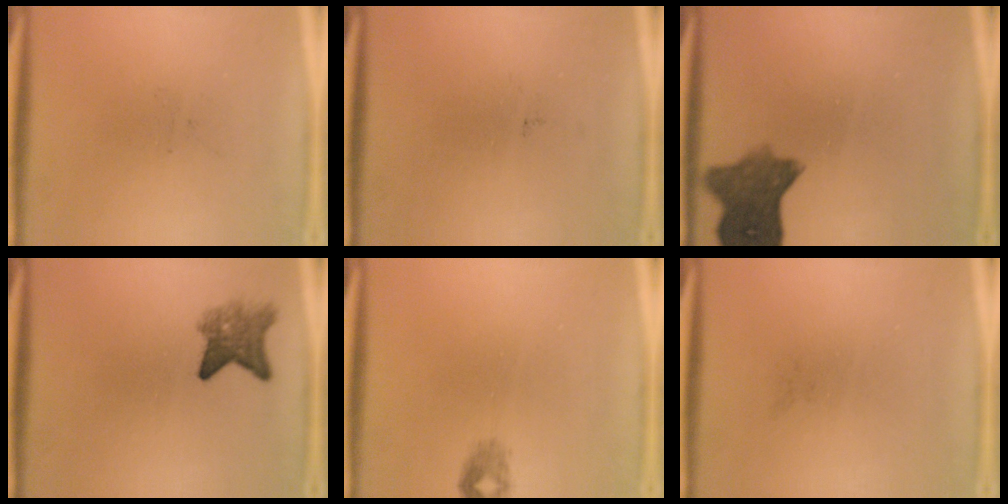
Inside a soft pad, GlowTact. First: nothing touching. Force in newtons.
{"total": 0.0}
{"total": 8.1}
{"total": 4.5}
{"total": 1.2}
{"total": 0.0}